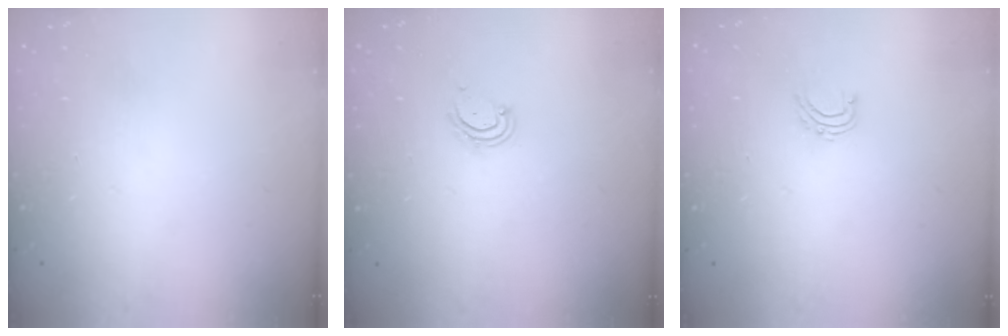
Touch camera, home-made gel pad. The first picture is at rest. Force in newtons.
{"total": 4.4, "press": 4.3, "slide": 0.3}
{"total": 4.8, "press": 4.8, "slide": 0.3}